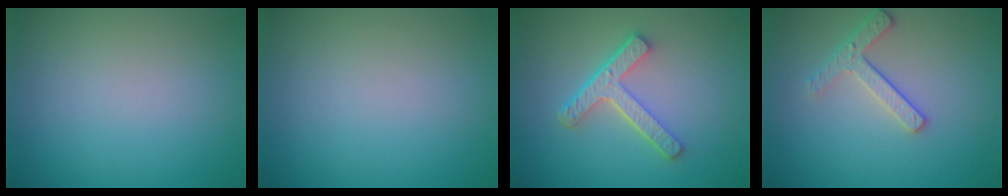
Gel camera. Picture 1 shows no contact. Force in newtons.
{"total": 0.0}
{"total": 4.5, "press": 3.3, "slide": 3.0}
{"total": 2.4, "press": 2.3, "slide": 0.9}